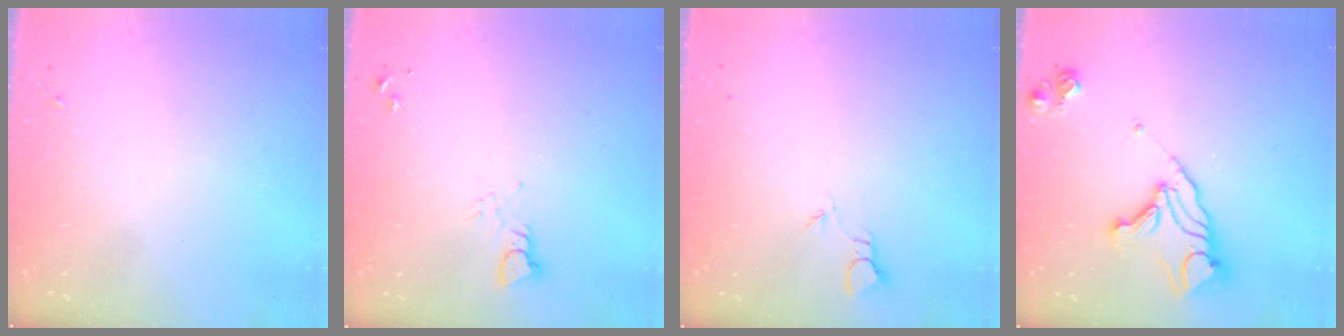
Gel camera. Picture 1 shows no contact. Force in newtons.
{"total": 3.3, "press": 3.3, "slide": 0.4}
{"total": 2.4, "press": 2.4, "slide": 0.2}
{"total": 14.9, "press": 14.8, "slide": 1.5}